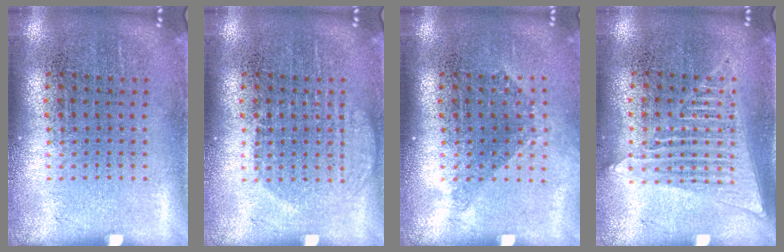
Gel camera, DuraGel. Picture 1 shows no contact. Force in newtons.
{"total": 1.6, "press": 1.5, "slide": 0.4}
{"total": 1.1, "press": 0.9, "slide": 0.7}
{"total": 1.6, "press": 1.5, "slide": 0.6}